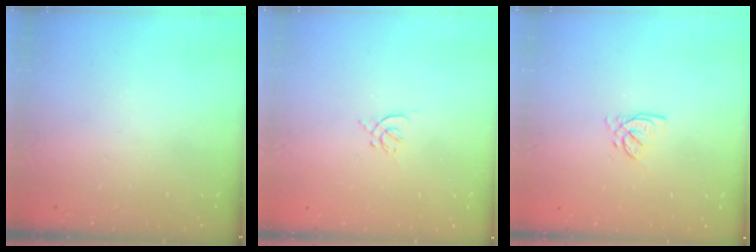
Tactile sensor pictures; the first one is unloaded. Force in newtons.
{"total": 1.7, "press": 1.7, "slide": 0.5}
{"total": 2.8, "press": 2.8, "slide": 0.1}